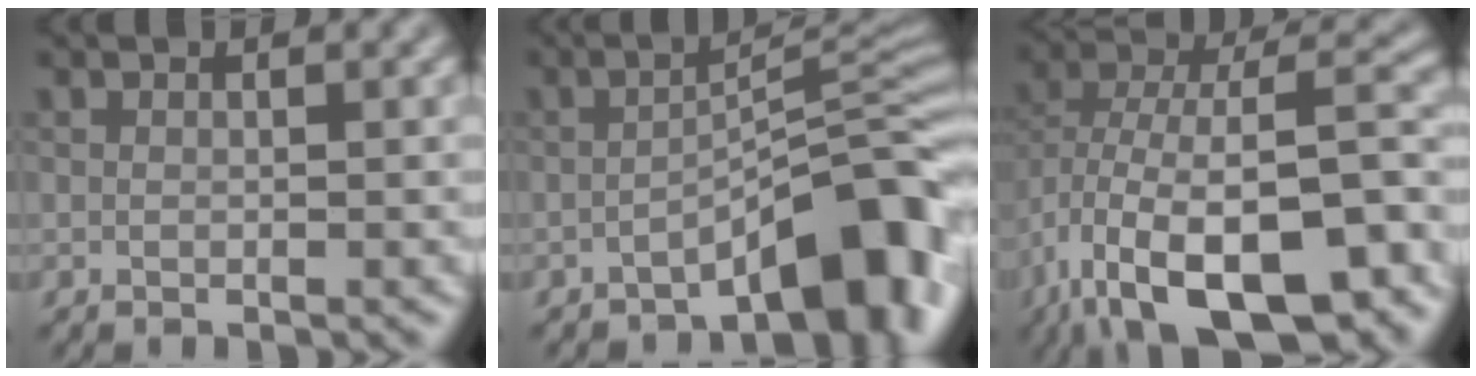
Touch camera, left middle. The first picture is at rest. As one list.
[{"total": 8.0, "force": [-4.7, 1.9, 6.1], "torque": [-0.076, 0.019, -0.077]}, {"total": 16.0, "force": [-7.2, 7.4, 12.2], "torque": [-0.207, 0.004, -0.112]}]